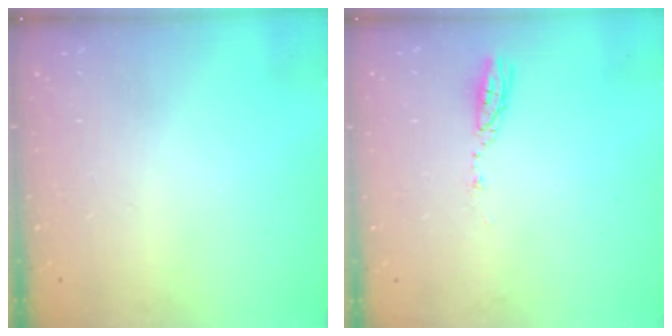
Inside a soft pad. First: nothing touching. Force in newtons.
{"total": 3.7, "press": 3.6, "slide": 0.3}